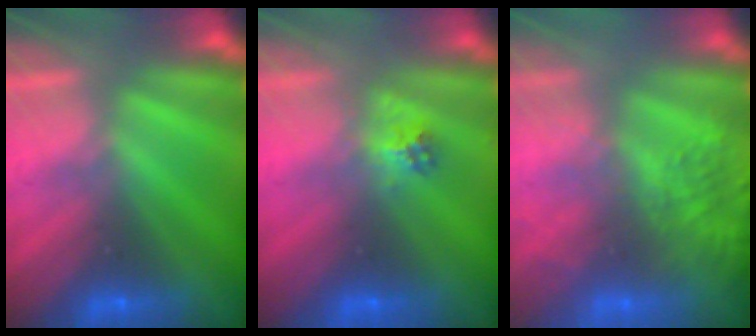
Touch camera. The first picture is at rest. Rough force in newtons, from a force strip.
{"total": 2.1}
{"total": 9.6}